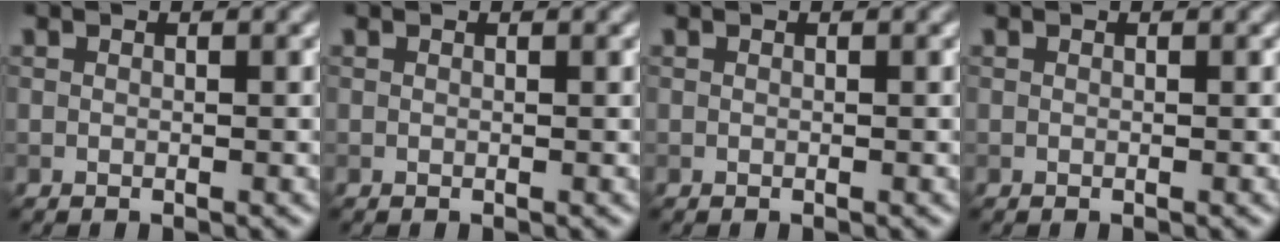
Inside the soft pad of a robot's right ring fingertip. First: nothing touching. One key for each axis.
{"total": 0.0}
{"total": 0.0}
{"total": 0.0}